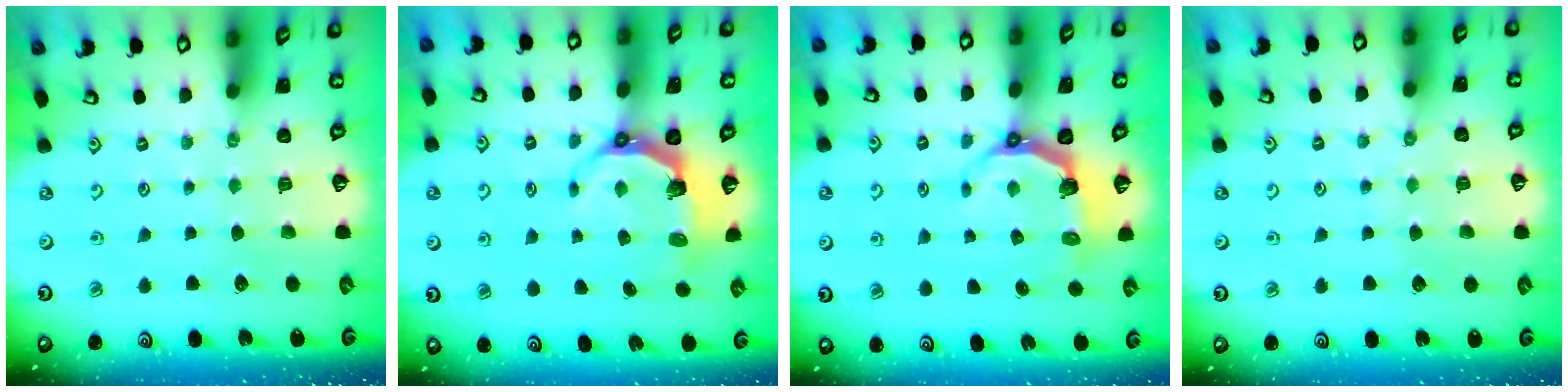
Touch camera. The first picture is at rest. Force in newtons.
{"total": 6.2, "press": 4.7, "slide": 4.1}
{"total": 5.0, "press": 3.4, "slide": 3.7}
{"total": 4.6, "press": 4.6, "slide": 0.4}